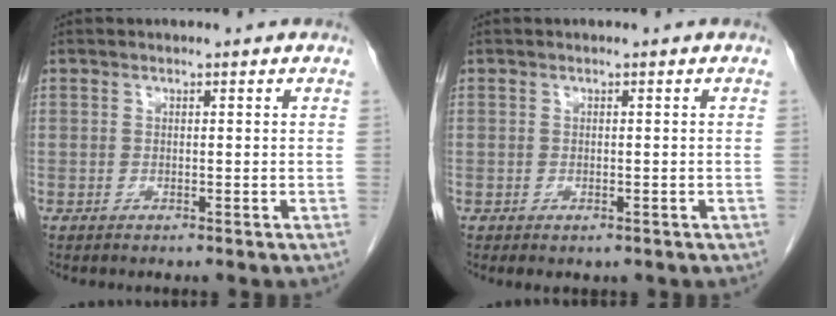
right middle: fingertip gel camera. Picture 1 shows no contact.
{"total": 1.3, "force": [-0.7, 0.8, 0.7], "torque": [-0.011, -0.001, -0.003]}